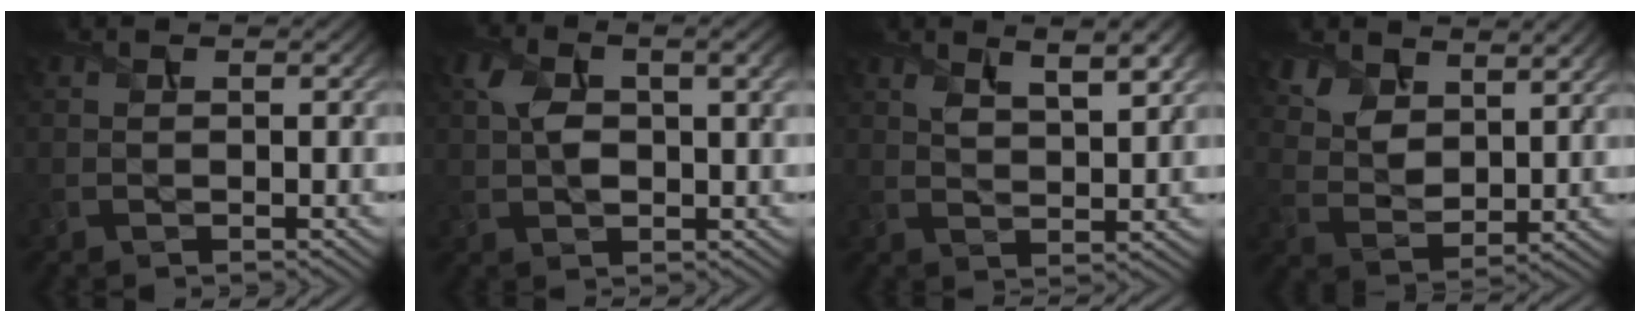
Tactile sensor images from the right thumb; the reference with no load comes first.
{"total": 6.9, "force": [1.4, 3.6, 5.7], "torque": [-0.113, 0.006, 0.024]}
{"total": 5.7, "force": [3.3, 1.8, 4.3], "torque": [-0.077, -0.002, 0.062]}
{"total": 8.3, "force": [5.8, 4.2, 4.3], "torque": [-0.112, -0.012, 0.118]}